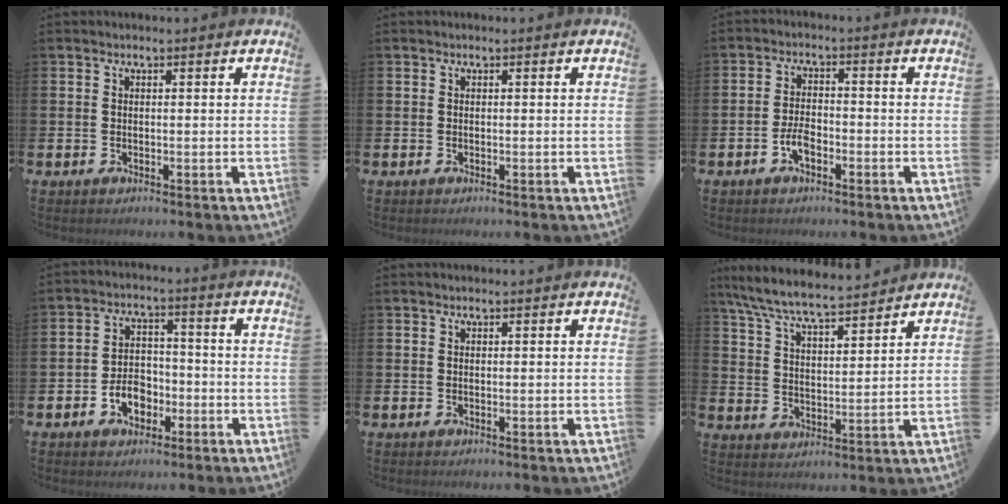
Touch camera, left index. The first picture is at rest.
{"total": 0.0}
{"total": 3.1, "force": [-1.6, 1.5, 2.3], "torque": [-0.048, 0.008, -0.028]}
{"total": 4.7, "force": [-2.2, 3.4, 2.5], "torque": [-0.030, 0.001, -0.047]}
{"total": 0.0}
{"total": 6.8, "force": [6.4, 0.5, 2.3], "torque": [-0.071, -0.034, 0.115]}